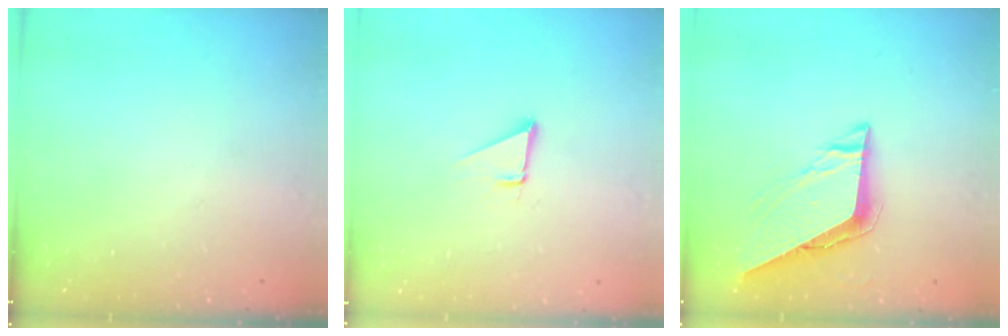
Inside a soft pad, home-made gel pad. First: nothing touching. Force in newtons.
{"total": 1.9, "press": 1.9, "slide": 0.0}
{"total": 8.1, "press": 8.1, "slide": 0.3}